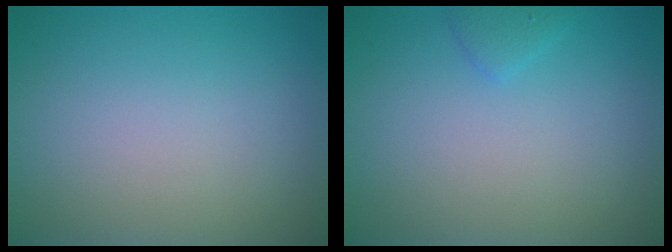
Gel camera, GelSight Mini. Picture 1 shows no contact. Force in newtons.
{"total": 1.1, "press": 1.0, "slide": 0.1}